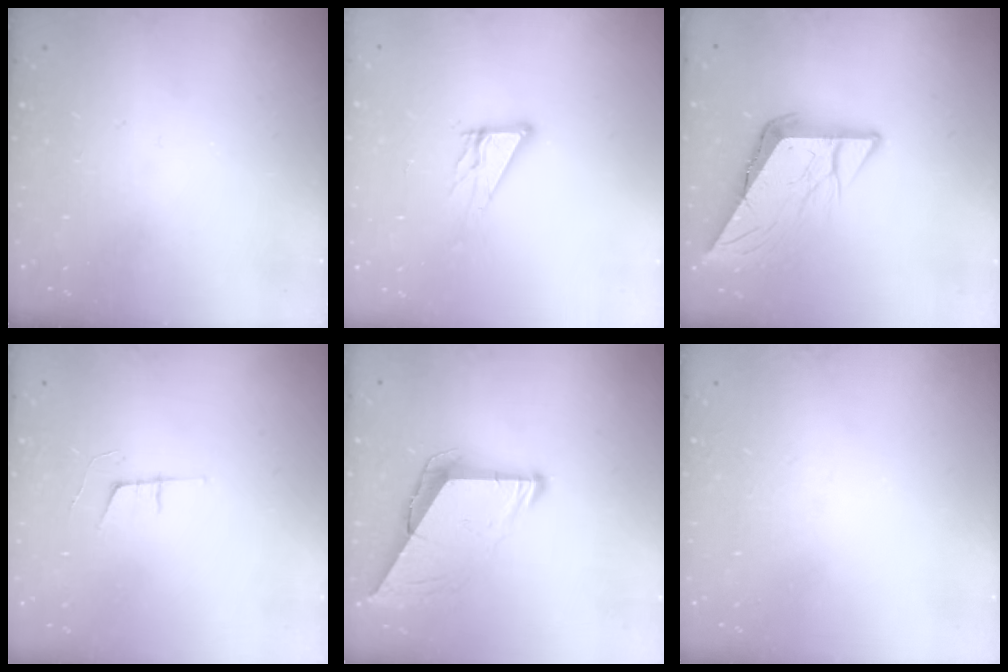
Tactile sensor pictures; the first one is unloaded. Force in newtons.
{"total": 9.0, "press": 8.9, "slide": 0.7}
{"total": 9.0, "press": 8.9, "slide": 1.0}
{"total": 6.1, "press": 5.2, "slide": 3.1}
{"total": 10.0, "press": 9.9, "slide": 1.0}
{"total": 1.6, "press": 1.6, "slide": 0.0}